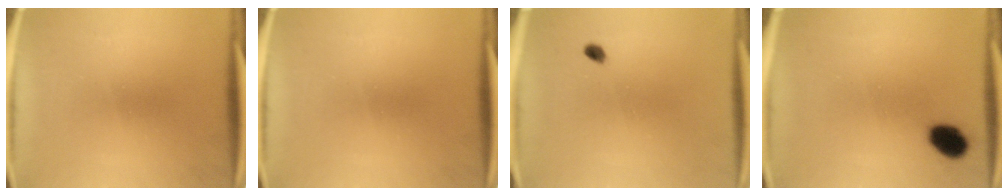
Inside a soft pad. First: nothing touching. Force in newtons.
{"total": 0.0}
{"total": 2.0}
{"total": 6.1}